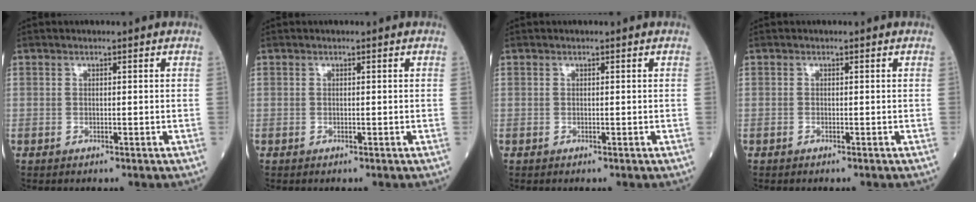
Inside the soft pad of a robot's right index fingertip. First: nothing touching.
{"total": 0.0}
{"total": 0.0}
{"total": 0.0}